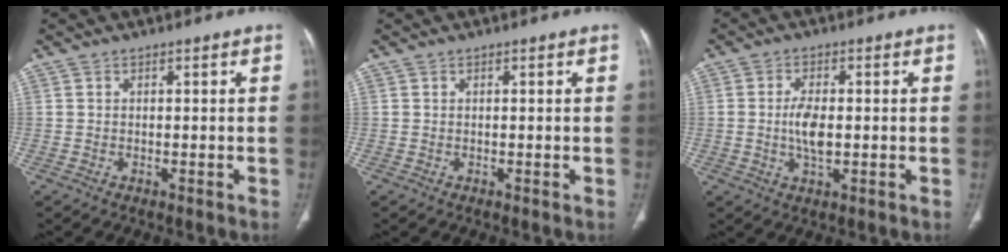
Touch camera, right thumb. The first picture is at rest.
{"total": 0.0}
{"total": 5.4, "force": [-0.3, 2.4, 4.8], "torque": [-0.095, -0.001, -0.006]}